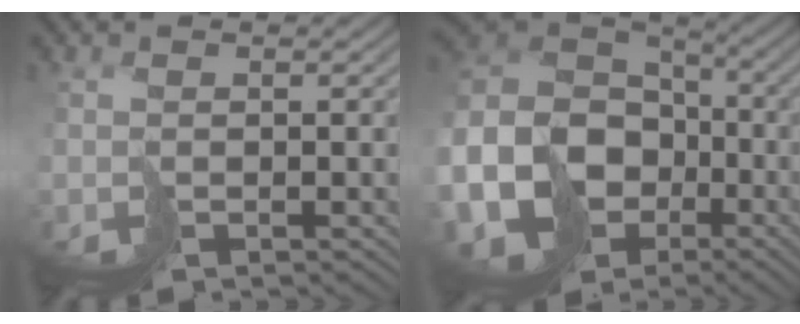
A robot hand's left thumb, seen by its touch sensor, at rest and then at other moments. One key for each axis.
{"total": 19.0, "fx": -7.4, "fy": 14.8, "fz": 9.5, "tx": -0.248, "ty": -0.042, "tz": -0.123}